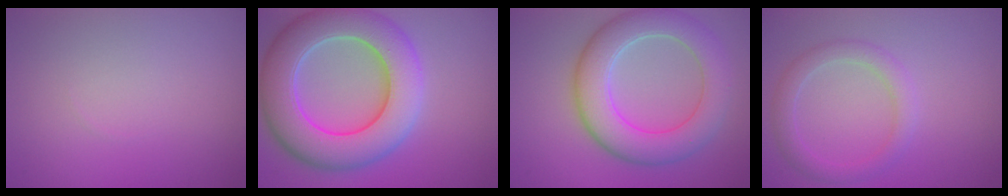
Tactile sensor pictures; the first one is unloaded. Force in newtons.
{"total": 10.3, "press": 10.3, "slide": 0.9}
{"total": 7.2, "press": 7.2, "slide": 0.5}
{"total": 2.5, "press": 2.5, "slide": 0.1}